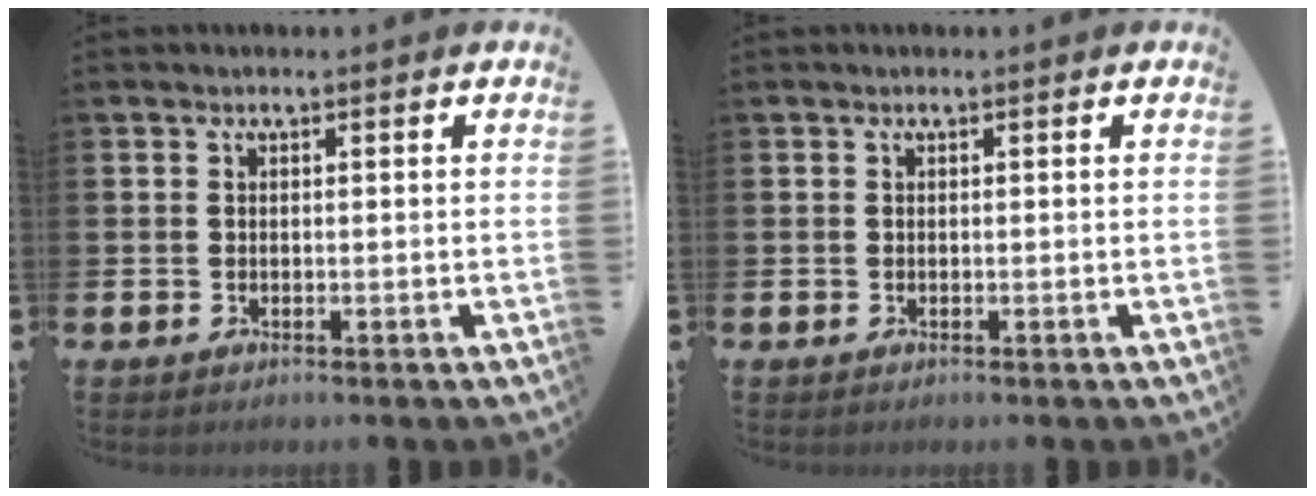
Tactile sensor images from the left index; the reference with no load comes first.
{"total": 0.0}